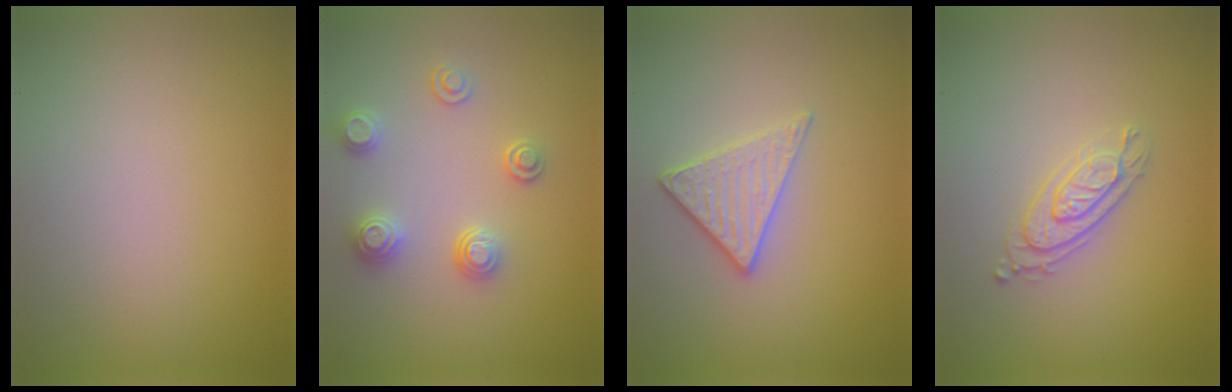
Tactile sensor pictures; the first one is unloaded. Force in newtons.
{"total": 2.6, "press": 2.6, "slide": 0.5}
{"total": 2.8, "press": 2.5, "slide": 1.3}
{"total": 2.6, "press": 2.3, "slide": 1.3}